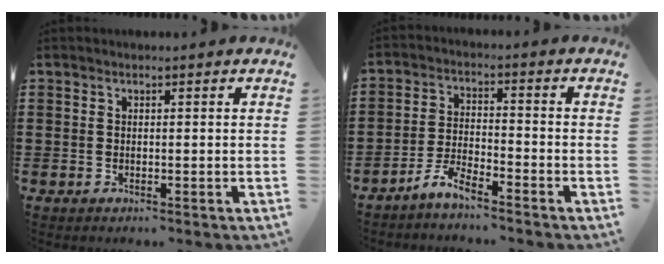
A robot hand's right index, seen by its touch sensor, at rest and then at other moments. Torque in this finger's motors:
{"motor_torque": [1.47, 0.66, 0.18, 0.09]}